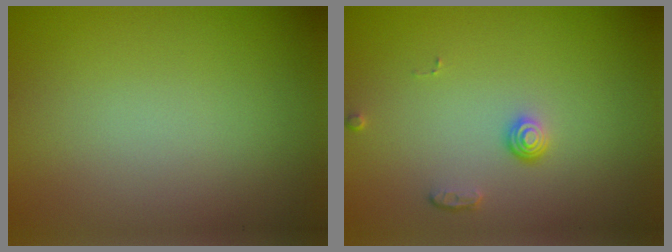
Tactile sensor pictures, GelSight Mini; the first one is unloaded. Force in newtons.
{"total": 1.3, "press": 1.0, "slide": 0.9}